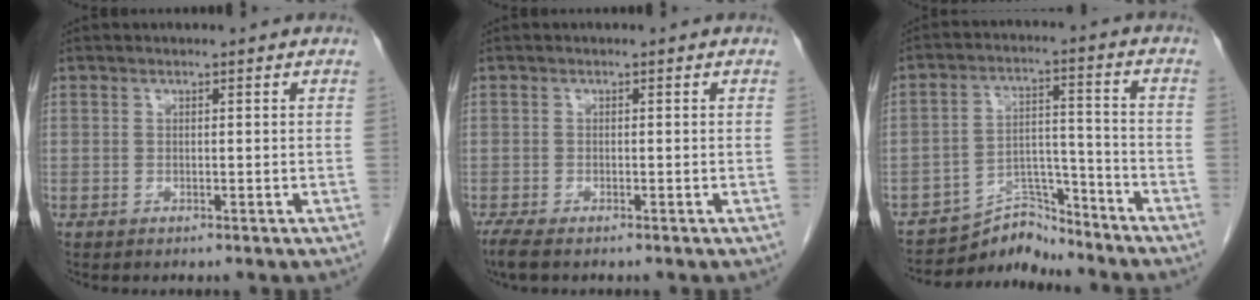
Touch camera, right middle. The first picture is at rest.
{"total": 2.7, "force": [-2.1, 0.6, 1.7], "torque": [-0.036, -0.011, -0.036]}
{"total": 7.2, "force": [-7.1, 1.2, -0.3], "torque": [0.010, 0.028, -0.123]}